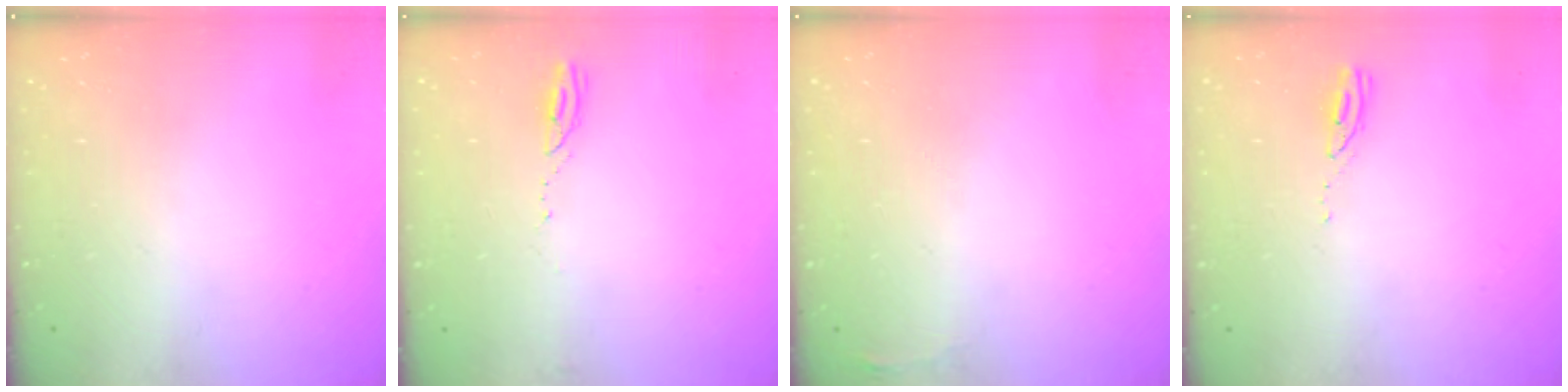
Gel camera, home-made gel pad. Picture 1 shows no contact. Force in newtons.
{"total": 2.3, "press": 2.3, "slide": 0.3}
{"total": 3.3, "press": 3.2, "slide": 0.5}
{"total": 3.2, "press": 3.1, "slide": 0.3}